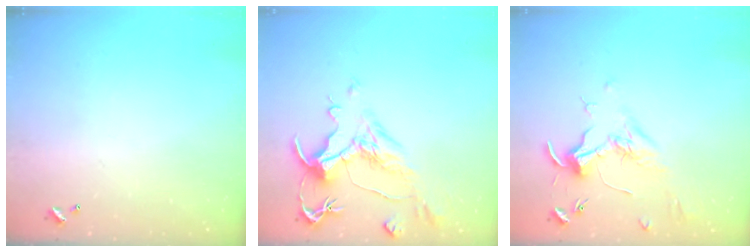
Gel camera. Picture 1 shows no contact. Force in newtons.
{"total": 2.0, "press": 1.5, "slide": 1.4}
{"total": 1.8, "press": 1.6, "slide": 0.8}